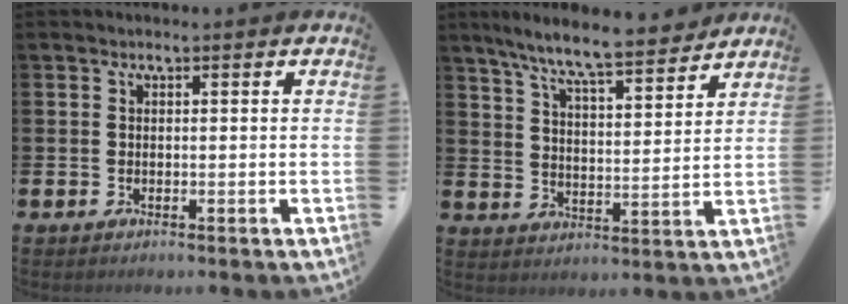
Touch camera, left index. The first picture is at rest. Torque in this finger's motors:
{"motor_torque": [0.68, -0.56, 0.69, 0.21]}